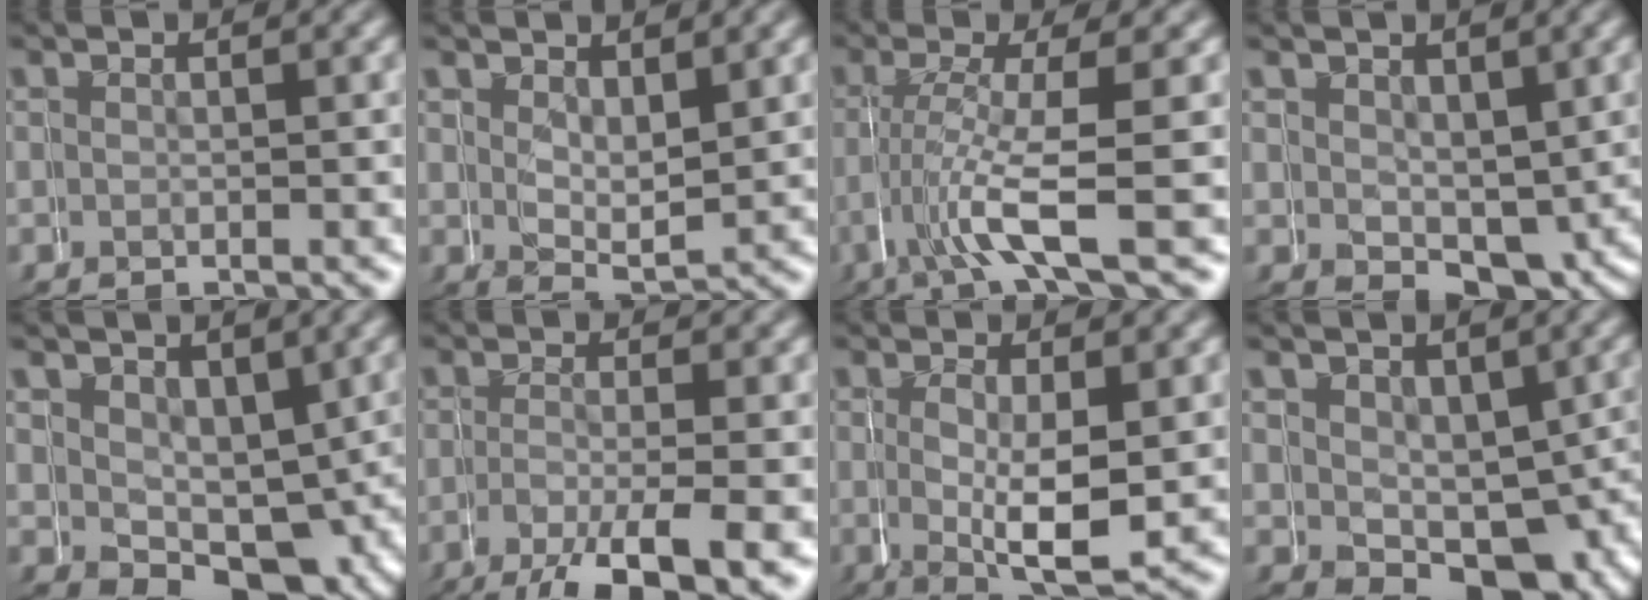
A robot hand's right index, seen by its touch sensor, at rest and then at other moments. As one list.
[{"total": 2.9, "force": [2.5, 1.0, 0.9], "torque": [-0.013, -0.007, 0.044]}, {"total": 4.1, "force": [-1.4, 0.5, 3.8], "torque": [-0.091, -0.014, -0.017]}, {"total": 3.4, "force": [0.8, 2.5, 2.2], "torque": [-0.021, -0.017, 0.021]}, {"total": 4.2, "force": [0.3, 3.3, 2.6], "torque": [-0.030, -0.022, 0.015]}, {"total": 4.6, "force": [-2.8, 1.0, 3.5], "torque": [-0.069, -0.025, -0.032]}, {"total": 4.0, "force": [0.3, 1.2, 3.8], "torque": [-0.066, -0.009, 0.012]}, {"total": 6.5, "force": [-0.8, 4.5, 4.6], "torque": [-0.052, -0.021, 0.000]}]